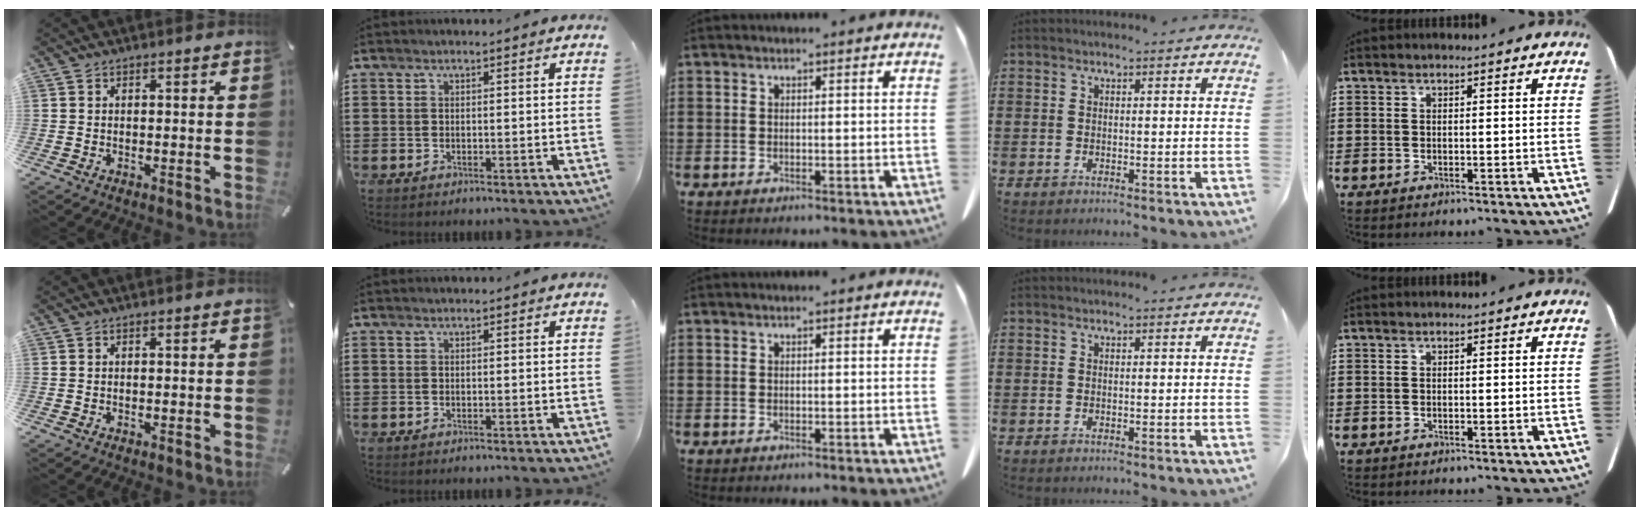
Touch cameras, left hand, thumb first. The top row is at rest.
{}